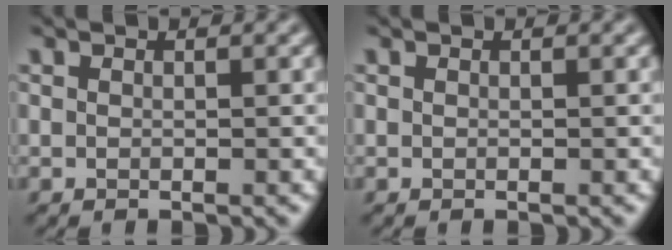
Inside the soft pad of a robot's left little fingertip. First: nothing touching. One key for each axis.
{"total": 0.0}